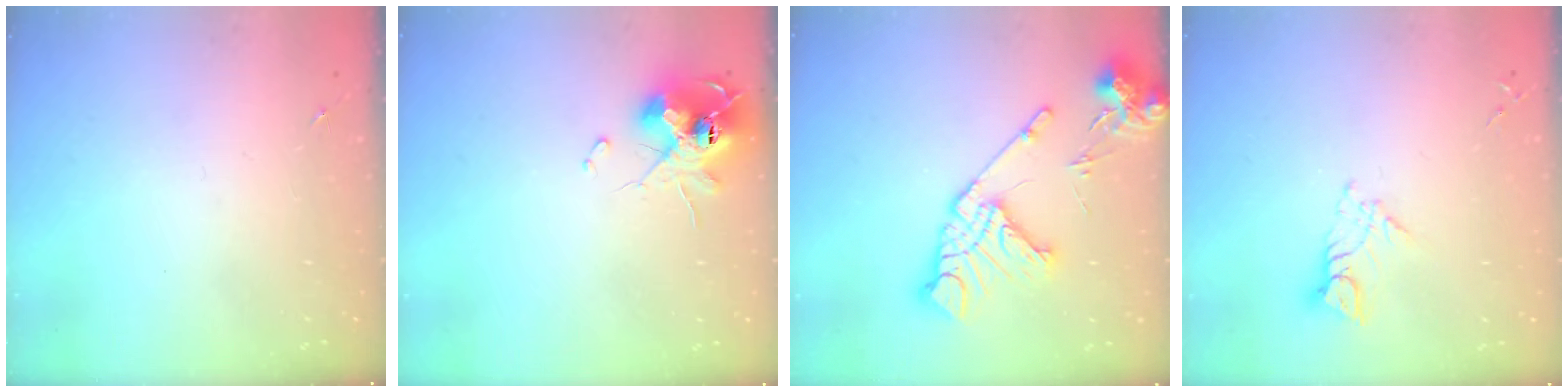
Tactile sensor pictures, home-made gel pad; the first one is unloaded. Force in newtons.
{"total": 12.8, "press": 12.7, "slide": 1.1}
{"total": 18.0, "press": 17.8, "slide": 2.2}
{"total": 6.6, "press": 6.6, "slide": 0.3}